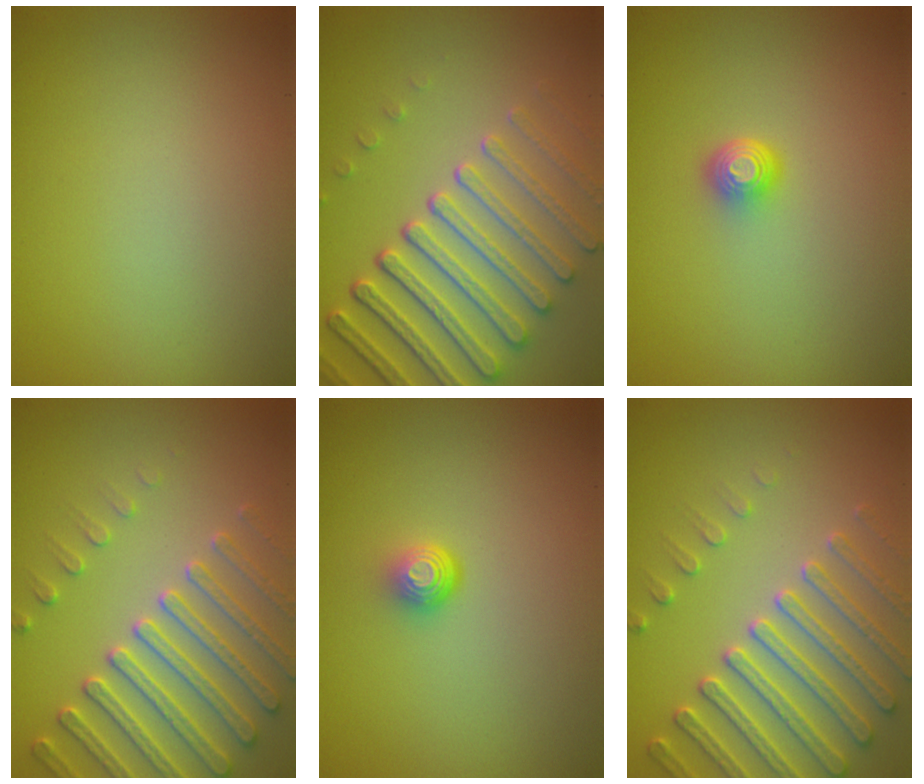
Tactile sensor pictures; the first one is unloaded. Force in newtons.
{"total": 7.2, "press": 5.5, "slide": 4.6}
{"total": 1.7, "press": 1.2, "slide": 1.2}
{"total": 5.1, "press": 4.9, "slide": 1.3}
{"total": 1.7, "press": 1.1, "slide": 1.3}
{"total": 5.1, "press": 4.9, "slide": 1.3}